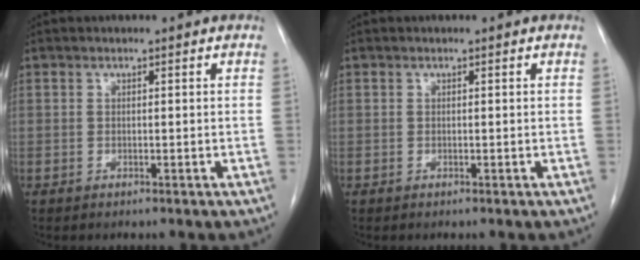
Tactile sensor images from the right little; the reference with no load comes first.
{"total": 0.0}